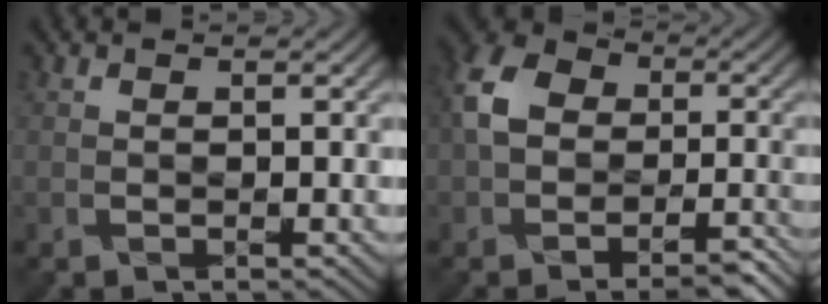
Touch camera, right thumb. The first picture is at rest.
{"total": 8.4, "force": [-3.2, 6.3, 4.6], "torque": [-0.096, -0.012, -0.066]}